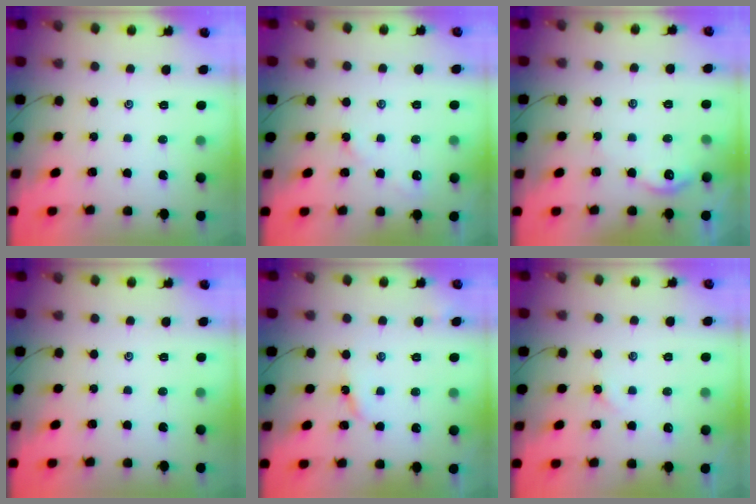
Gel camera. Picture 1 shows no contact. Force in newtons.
{"total": 2.3, "press": 2.3, "slide": 0.3}
{"total": 3.5, "press": 3.5, "slide": 0.5}
{"total": 0.0}
{"total": 3.2, "press": 3.2, "slide": 0.2}
{"total": 2.6, "press": 2.5, "slide": 0.5}